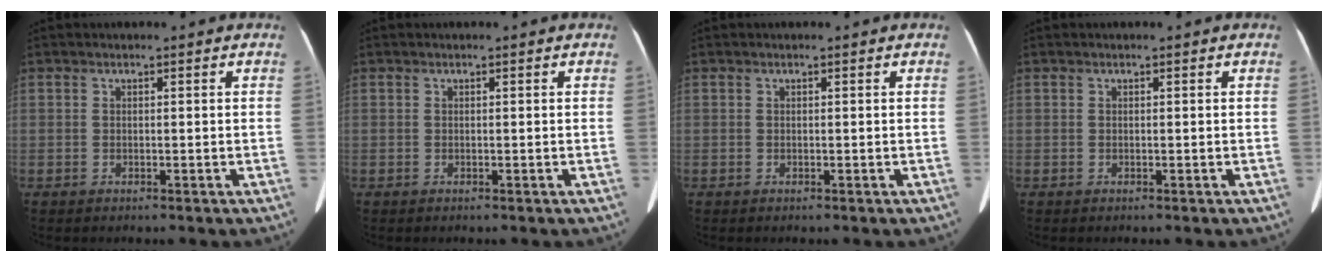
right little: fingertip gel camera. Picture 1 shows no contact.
{"total": 0.0}
{"total": 0.0}
{"total": 0.0}